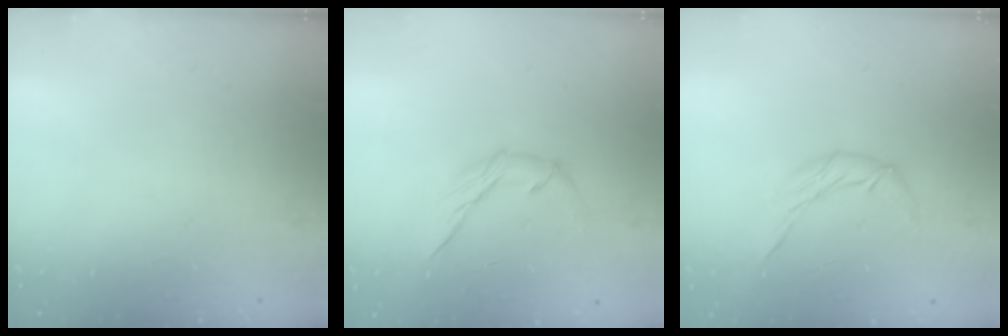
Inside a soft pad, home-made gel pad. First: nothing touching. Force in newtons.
{"total": 6.7, "press": 6.7, "slide": 0.8}
{"total": 7.6, "press": 7.6, "slide": 0.6}